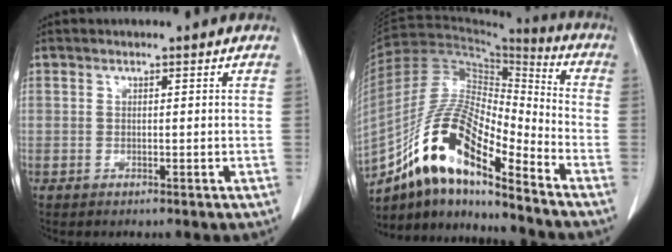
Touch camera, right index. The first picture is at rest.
{"total": 16.4, "force": [-10.9, 3.4, 11.8], "torque": [-0.229, 0.018, -0.193]}